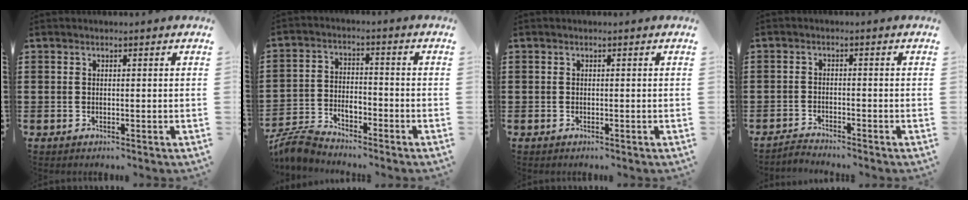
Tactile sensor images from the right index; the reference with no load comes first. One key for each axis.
{"total": 4.4, "fx": -4.1, "fy": 1.1, "fz": 1.3, "tx": -0.040, "ty": 0.007, "tz": -0.086}
{"total": 0.0}
{"total": 2.0, "fx": -2.0, "fy": 0.0, "fz": -0.1, "tx": -0.003, "ty": 0.004, "tz": -0.042}